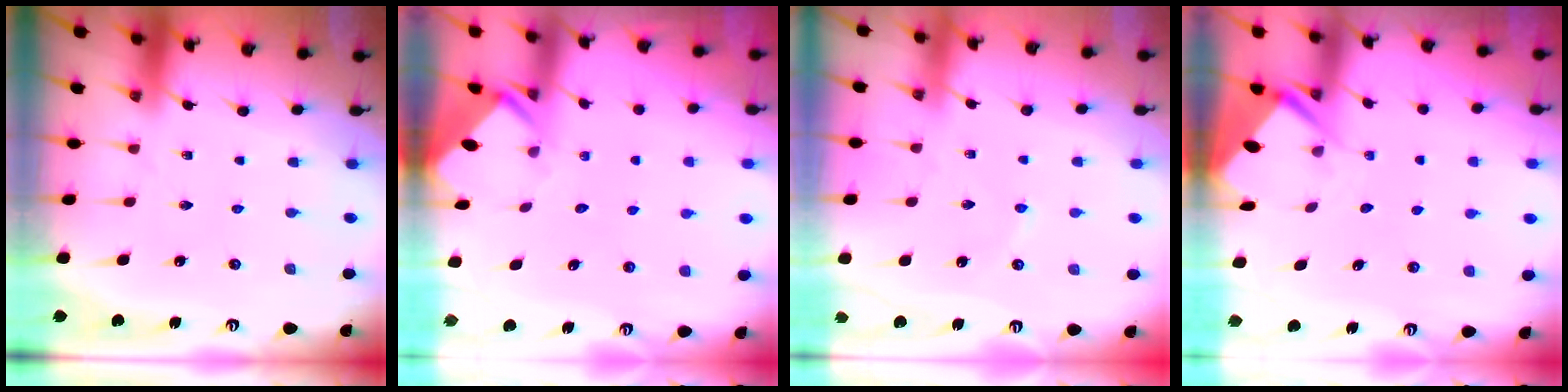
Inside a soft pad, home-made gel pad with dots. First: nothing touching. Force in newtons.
{"total": 3.3, "press": 3.3, "slide": 0.2}
{"total": 1.7, "press": 1.7, "slide": 0.3}
{"total": 3.4, "press": 3.4, "slide": 0.3}